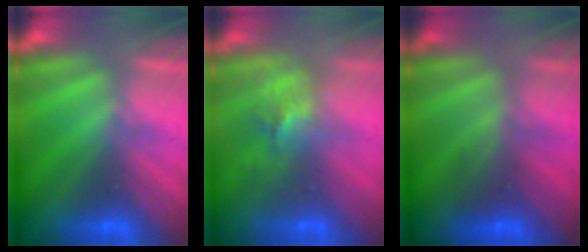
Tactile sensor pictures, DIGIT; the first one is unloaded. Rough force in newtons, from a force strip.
{"total": 2.8}
{"total": 2.1}